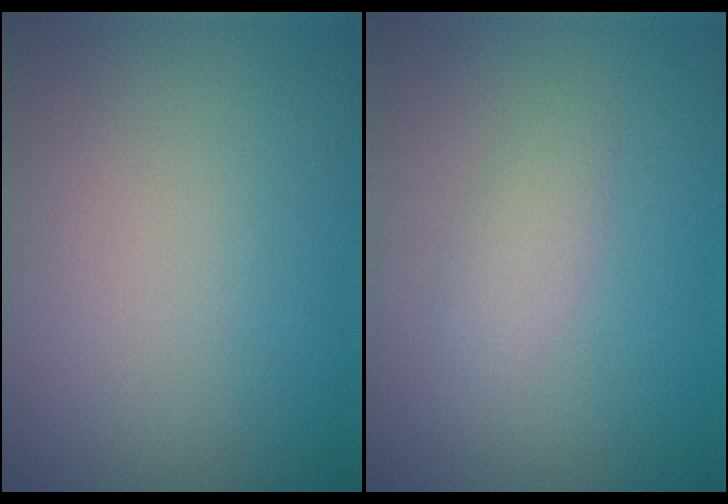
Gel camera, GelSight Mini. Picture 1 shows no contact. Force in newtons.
{"total": 1.7, "press": 1.7, "slide": 0.1}